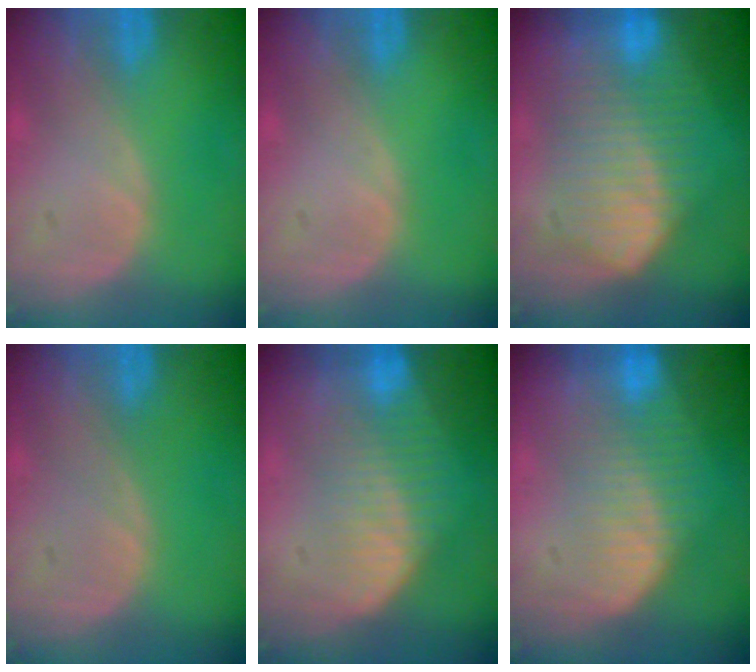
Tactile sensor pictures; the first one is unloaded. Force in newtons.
{"total": 0.0}
{"total": 9.5, "press": 9.5, "slide": 0.7}
{"total": 0.0}
{"total": 7.2, "press": 6.6, "slide": 2.9}
{"total": 7.5, "press": 6.7, "slide": 3.4}